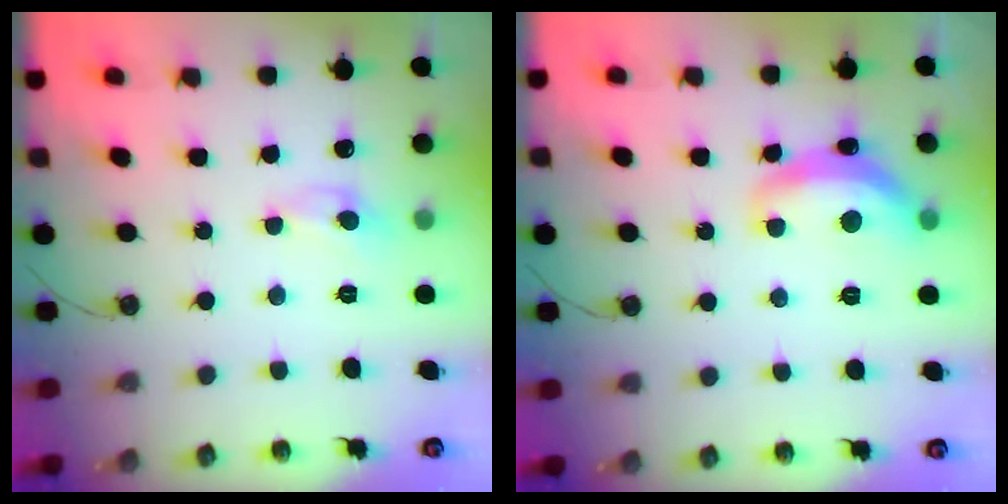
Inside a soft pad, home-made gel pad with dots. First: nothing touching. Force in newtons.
{"total": 8.1, "press": 8.1, "slide": 0.6}